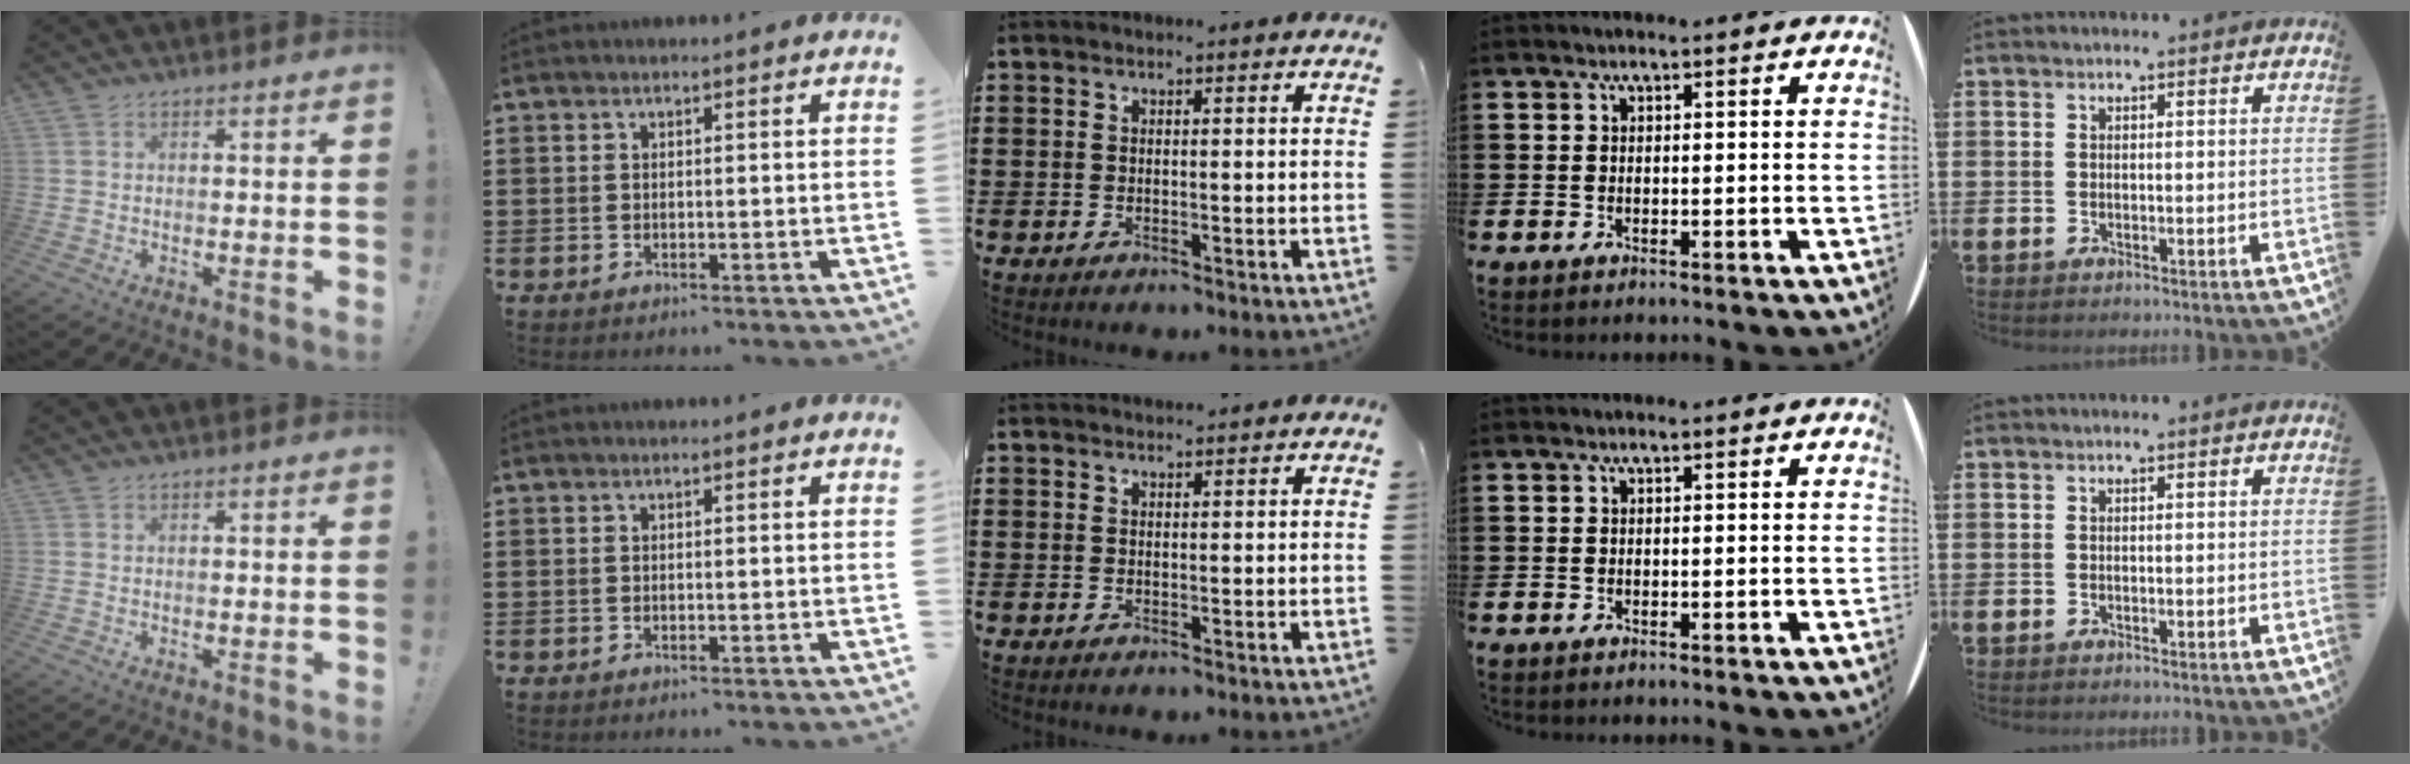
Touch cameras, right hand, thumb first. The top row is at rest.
{"middle": {"total": 1.0, "force": [1.0, 0.1, 0.0], "torque": [-0.002, 0.000, 0.019]}}